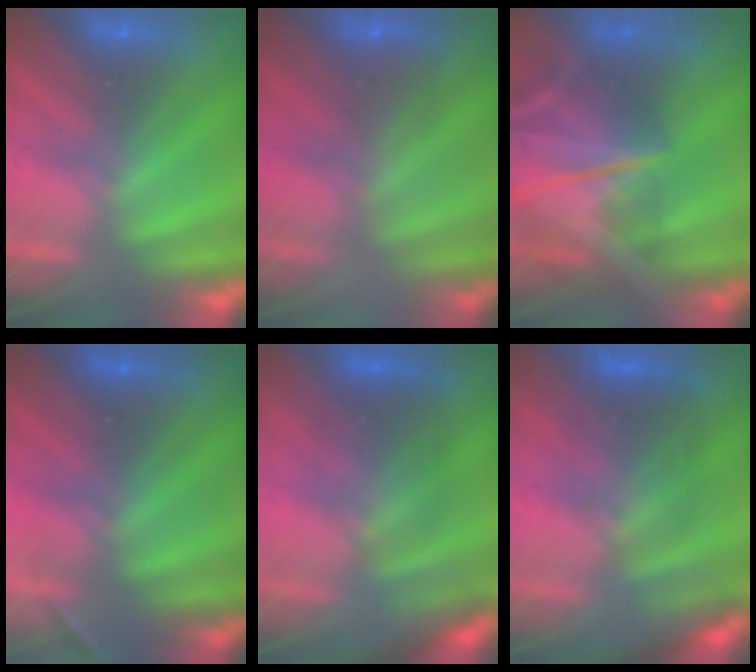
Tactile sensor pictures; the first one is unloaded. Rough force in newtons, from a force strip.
{"total": 2.0}
{"total": 7.2}
{"total": 1.7}
{"total": 2.4}
{"total": 2.4}